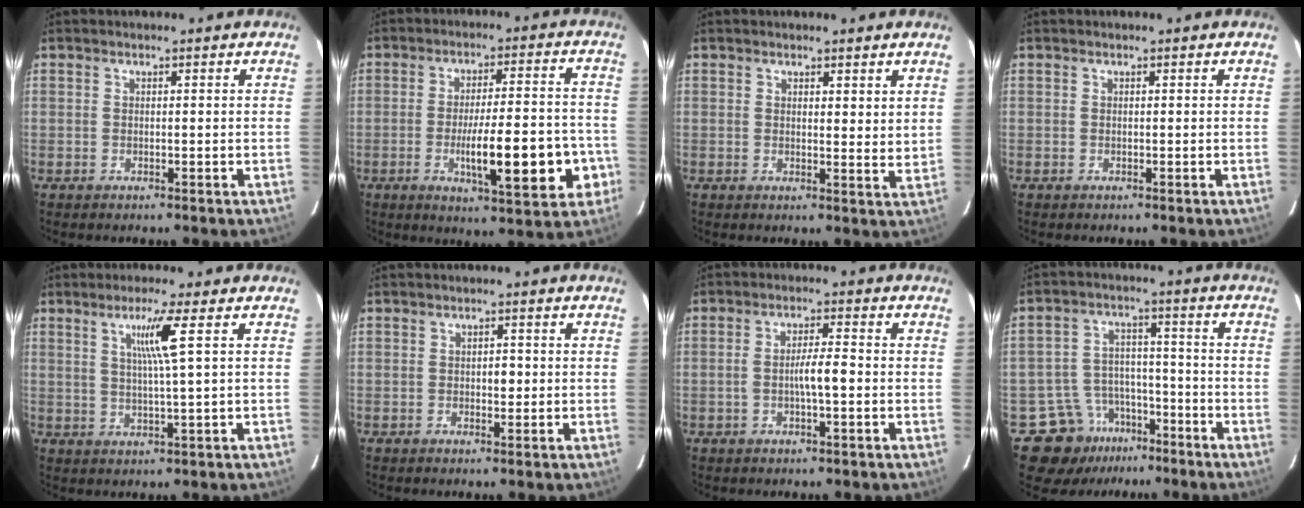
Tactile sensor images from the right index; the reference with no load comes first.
{"total": 14.4, "force": [-4.3, 2.8, 13.5], "torque": [-0.195, 0.007, -0.055]}
{"total": 3.1, "force": [2.3, 0.9, 1.8], "torque": [-0.026, -0.015, 0.028]}
{"total": 0.0}
{"total": 5.5, "force": [1.9, -1.4, 5.0], "torque": [-0.095, -0.004, 0.037]}
{"total": 1.6, "force": [-0.1, 0.9, 1.4], "torque": [-0.019, 0.003, -0.001]}
{"total": 4.2, "force": [-0.8, 0.5, 4.1], "torque": [-0.073, 0.008, -0.013]}
{"total": 10.3, "force": [-6.7, 7.7, 1.6], "torque": [-0.029, 0.048, -0.098]}